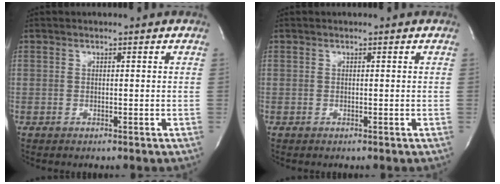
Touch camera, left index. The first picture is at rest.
{"total": 0.0}